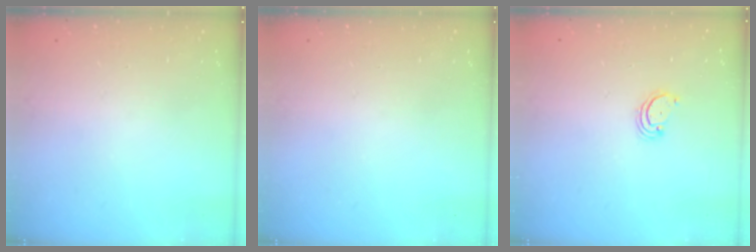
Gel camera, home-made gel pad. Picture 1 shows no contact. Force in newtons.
{"total": 0.0}
{"total": 2.8, "press": 2.8, "slide": 0.3}